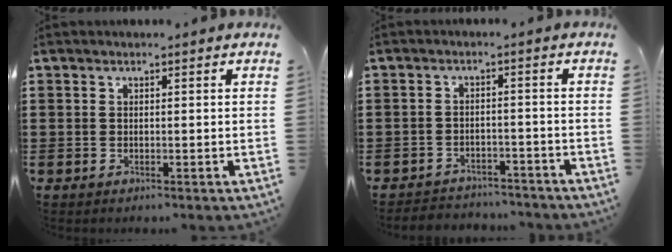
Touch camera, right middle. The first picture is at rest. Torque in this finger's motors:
{"motor_torque": [2.14, 0.00, 0.15, 0.04]}